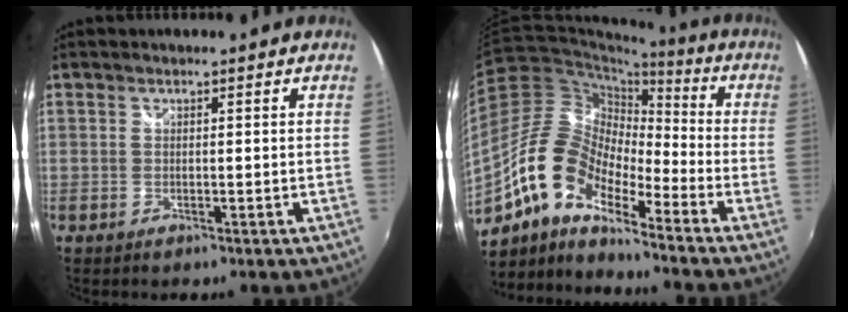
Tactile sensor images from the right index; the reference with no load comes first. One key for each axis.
{"total": 14.2, "fx": -9.0, "fy": 6.0, "fz": 9.2, "tx": -0.163, "ty": 0.009, "tz": -0.188}